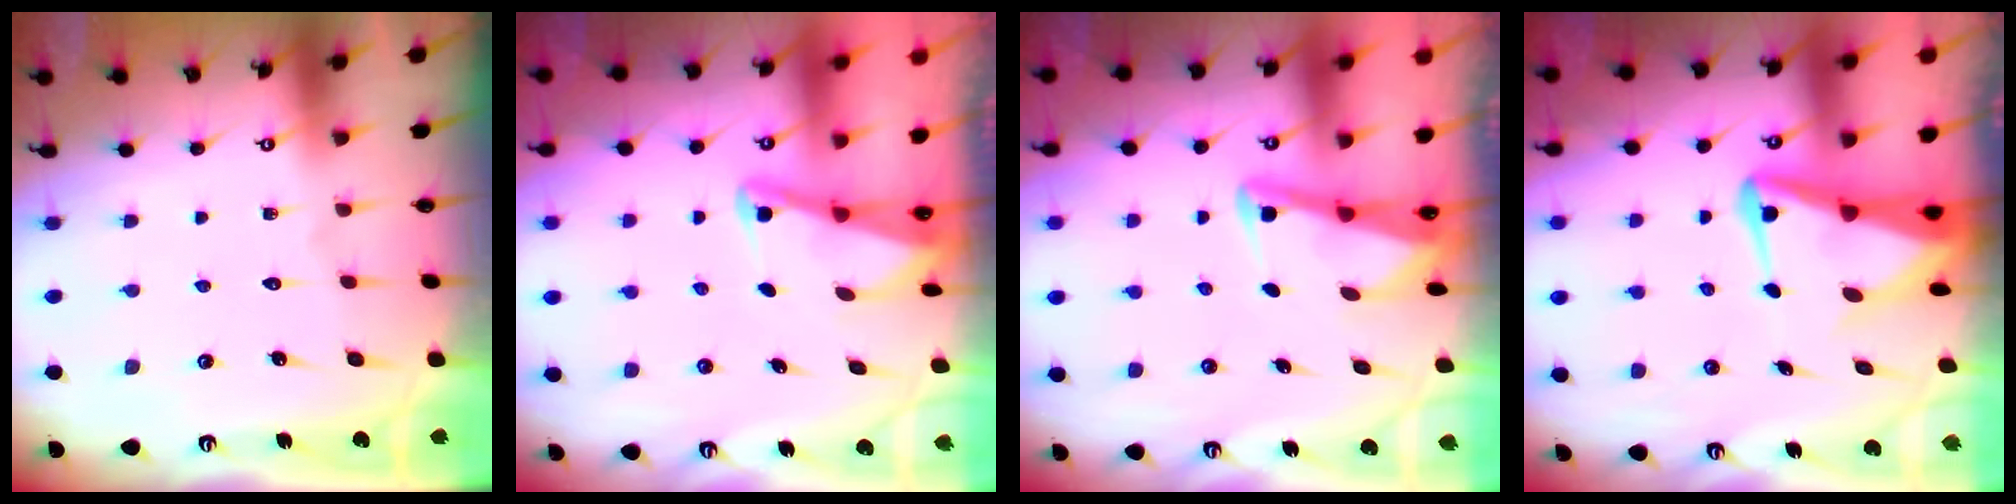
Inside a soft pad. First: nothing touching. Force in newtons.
{"total": 2.0, "press": 2.0, "slide": 0.3}
{"total": 2.9, "press": 2.8, "slide": 0.4}
{"total": 6.8, "press": 6.7, "slide": 1.0}